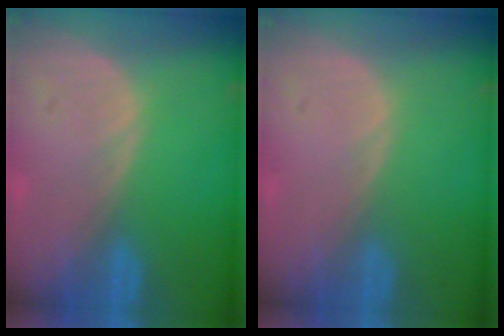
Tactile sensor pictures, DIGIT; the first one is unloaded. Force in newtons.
{"total": 0.0}